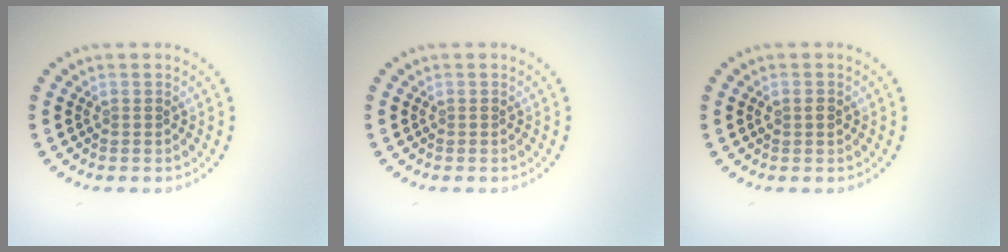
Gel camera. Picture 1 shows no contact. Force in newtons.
{"total": 0.0}
{"total": 1.2, "press": 1.2, "slide": 0.1}